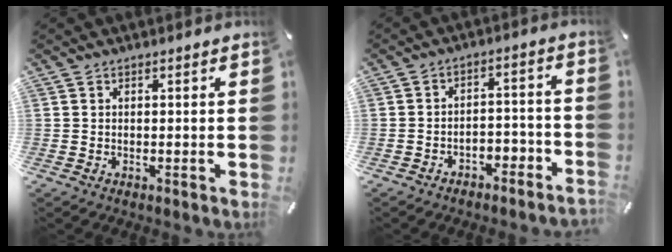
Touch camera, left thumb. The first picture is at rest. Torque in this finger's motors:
{"motor_torque": [1.24, 1.28, 0.20, 0.14, -0.01]}